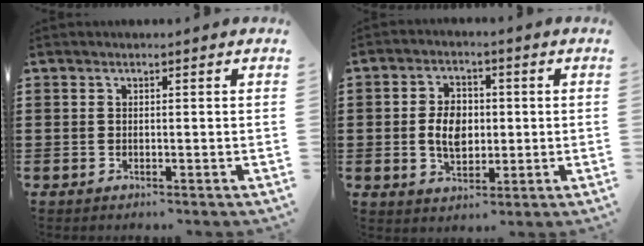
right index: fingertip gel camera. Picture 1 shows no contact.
{"total": 5.9, "force": [-0.1, 4.0, 4.4], "torque": [-0.090, 0.007, -0.007]}